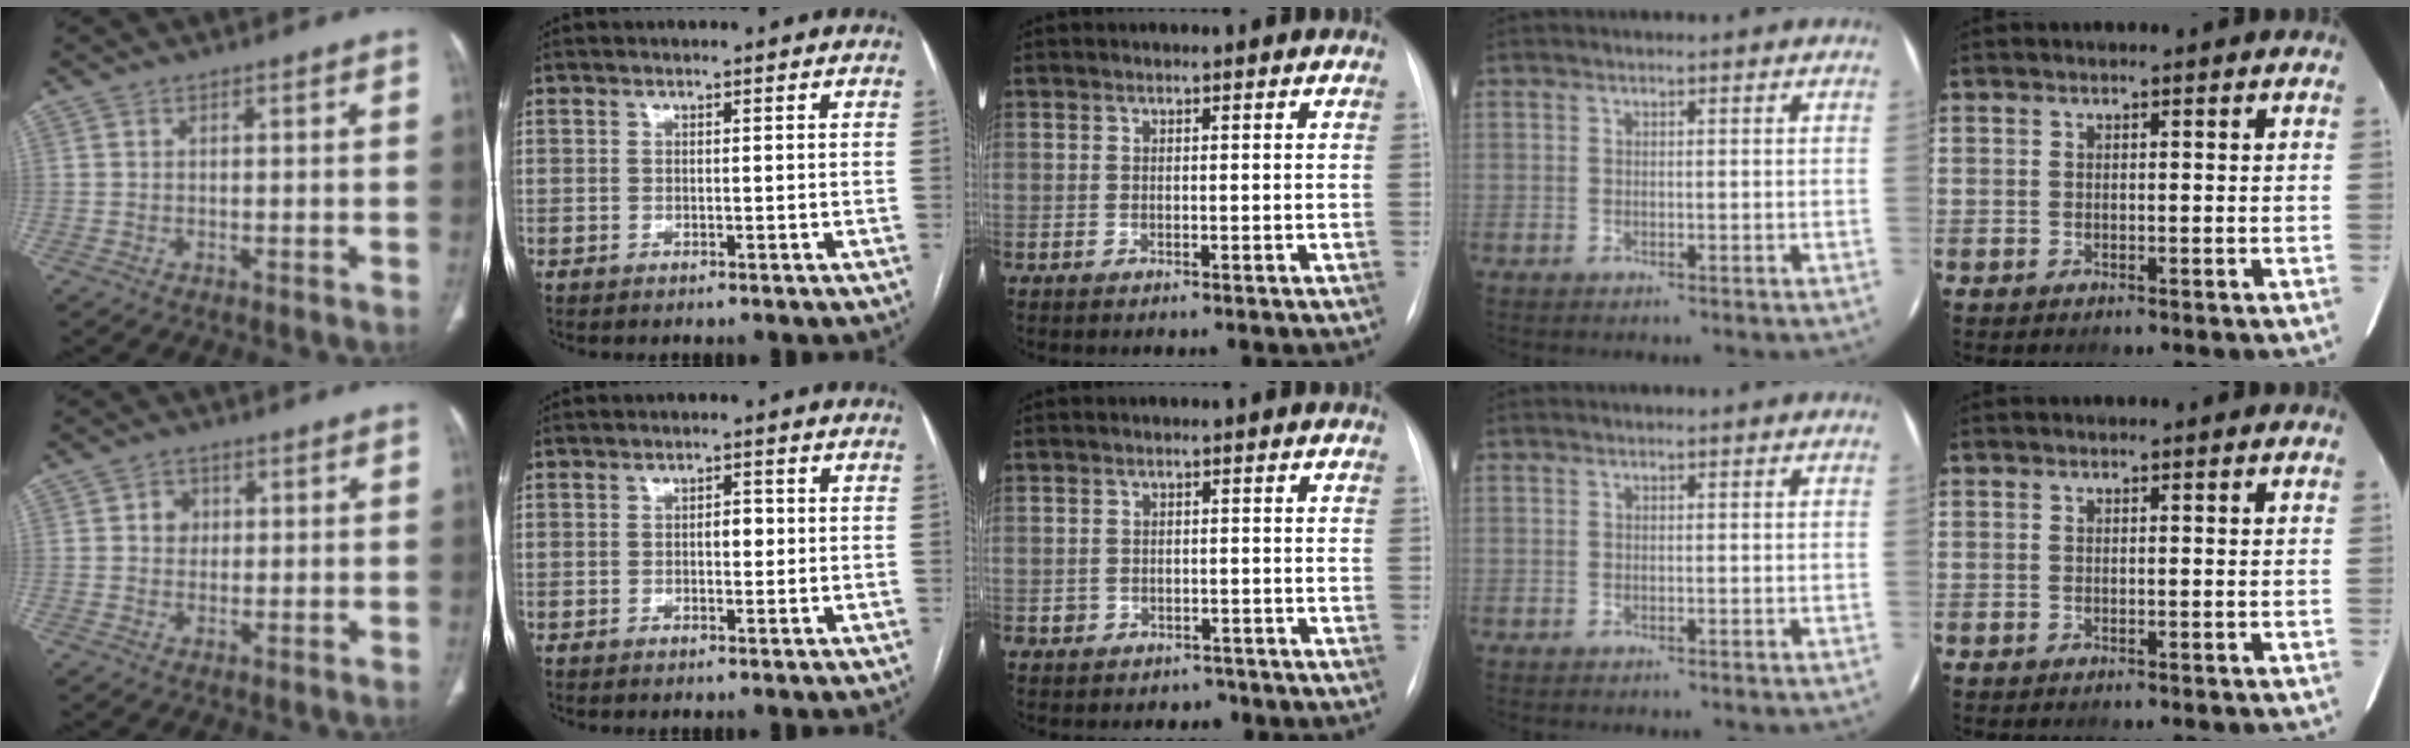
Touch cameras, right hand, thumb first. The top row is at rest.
{"thumb": {"total": 3.0, "force": [0.6, 2.7, 1.2], "torque": [-0.002, 0.002, 0.008]}, "index": {"total": 2.0, "force": [0.0, 1.0, 1.8], "torque": [-0.026, 0.004, -0.001]}, "middle": {"total": 2.7, "force": [-1.7, 2.1, -0.2], "torque": [0.003, 0.015, -0.025]}}